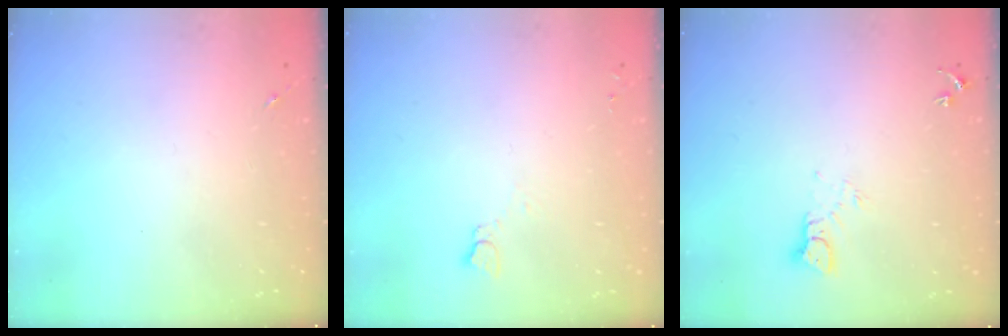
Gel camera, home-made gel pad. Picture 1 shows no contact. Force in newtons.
{"total": 2.7, "press": 2.7, "slide": 0.3}
{"total": 3.7, "press": 3.7, "slide": 0.4}